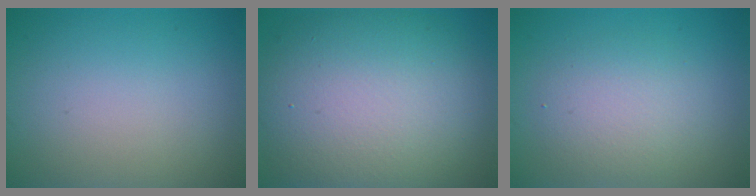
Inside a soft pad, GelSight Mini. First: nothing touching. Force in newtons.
{"total": 12.9, "press": 12.9, "slide": 0.4}
{"total": 3.4, "press": 3.3, "slide": 0.3}